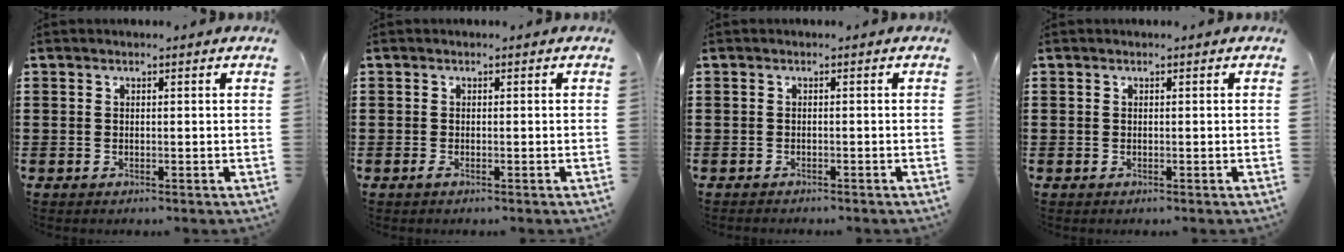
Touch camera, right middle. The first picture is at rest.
{"total": 0.5, "force": [-0.3, 0.1, 0.4], "torque": [-0.010, -0.005, -0.005]}
{"total": 0.6, "force": [-0.6, 0.0, 0.0], "torque": [-0.002, 0.000, -0.013]}
{"total": 0.0}